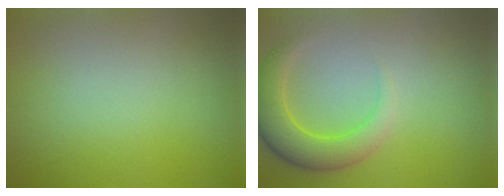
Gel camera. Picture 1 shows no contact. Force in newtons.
{"total": 4.6, "press": 4.6, "slide": 0.2}